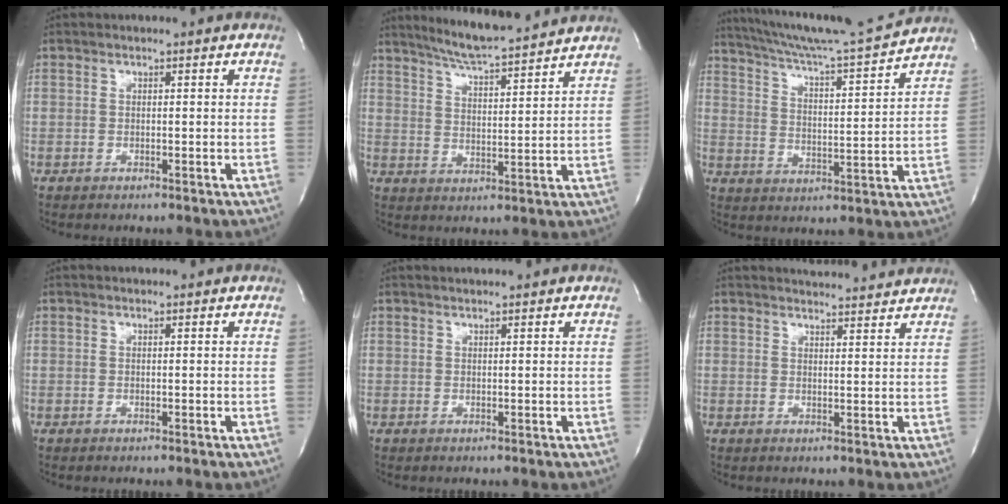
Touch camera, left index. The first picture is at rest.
{"total": 12.6, "force": [11.5, 0.3, 5.0], "torque": [-0.088, 0.008, 0.175]}
{"total": 16.1, "force": [15.0, -1.3, 5.6], "torque": [-0.106, -0.030, 0.226]}
{"total": 0.0}
{"total": 2.2, "force": [2.1, -0.1, 0.6], "torque": [-0.009, 0.014, 0.032]}
{"total": 7.7, "force": [7.6, 0.7, 1.3], "torque": [-0.024, 0.003, 0.087]}